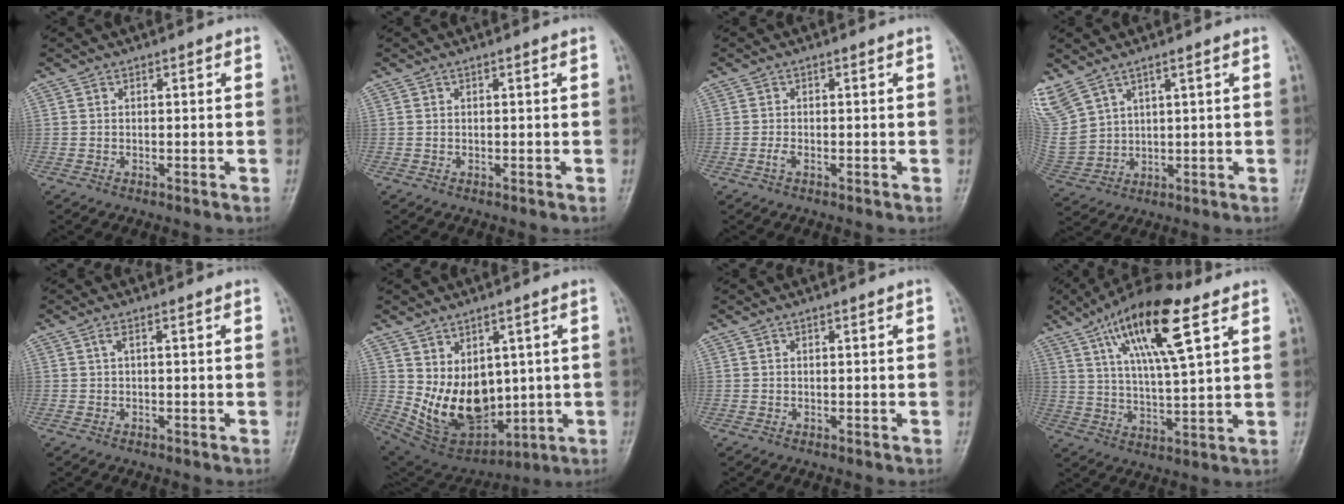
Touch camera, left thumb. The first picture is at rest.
{"total": 0.0}
{"total": 1.3, "force": [-0.5, 0.3, 1.1], "torque": [-0.024, 0.009, -0.006]}
{"total": 11.5, "force": [6.9, 6.4, 6.5], "torque": [-0.165, -0.021, 0.160]}
{"total": 1.3, "force": [0.3, 0.1, 1.3], "torque": [-0.038, 0.010, 0.007]}
{"total": 14.7, "force": [0.8, 9.7, 11.0], "torque": [-0.146, -0.026, 0.049]}
{"total": 0.0}
{"total": 17.1, "force": [8.6, 4.6, 14.1], "torque": [-0.238, -0.018, 0.151]}